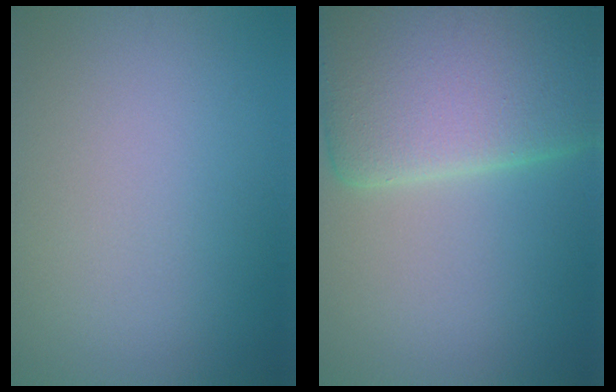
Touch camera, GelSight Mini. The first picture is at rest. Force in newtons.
{"total": 13.0, "press": 13.0, "slide": 0.7}